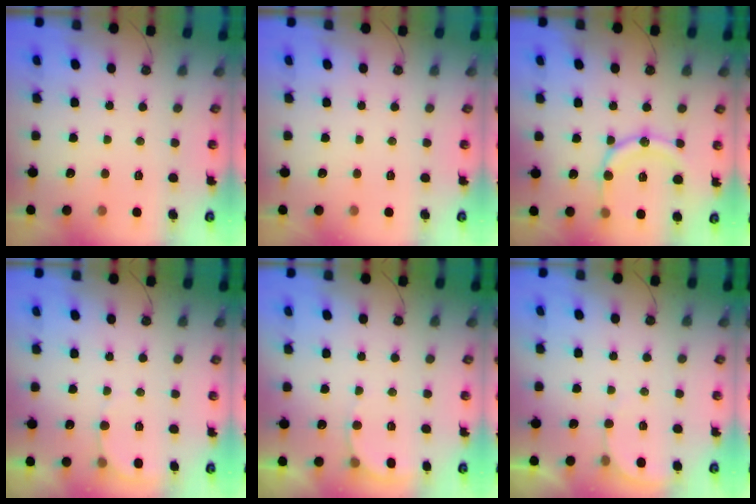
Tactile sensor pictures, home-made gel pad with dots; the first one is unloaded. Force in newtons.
{"total": 0.0}
{"total": 15.7, "press": 15.4, "slide": 3.0}
{"total": 4.5, "press": 4.4, "slide": 0.9}
{"total": 4.4, "press": 4.2, "slide": 1.2}
{"total": 2.6, "press": 2.6, "slide": 0.2}